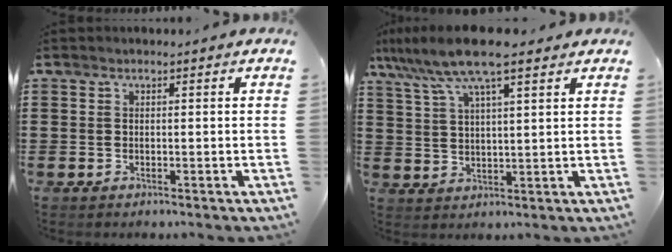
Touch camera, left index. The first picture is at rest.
{"total": 9.8, "force": [7.2, 1.4, 6.4], "torque": [-0.143, -0.014, 0.130]}